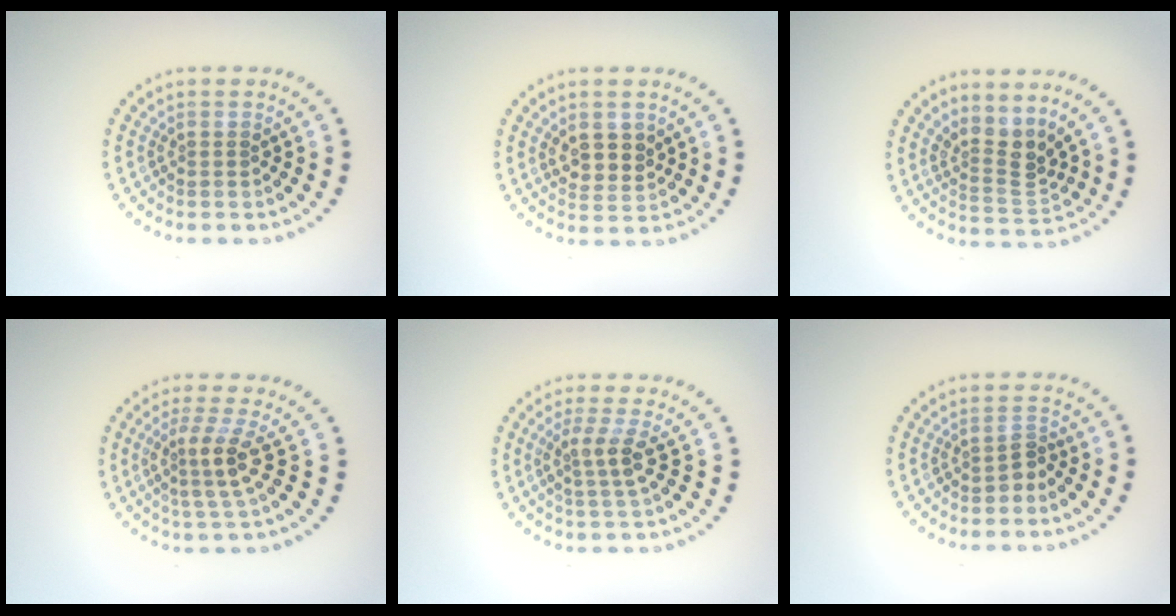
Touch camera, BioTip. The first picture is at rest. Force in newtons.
{"total": 2.6, "press": 2.4, "slide": 1.0}
{"total": 3.1, "press": 2.2, "slide": 2.2}
{"total": 2.9, "press": 2.3, "slide": 1.9}
{"total": 2.5, "press": 2.0, "slide": 1.6}
{"total": 1.5, "press": 1.2, "slide": 0.9}